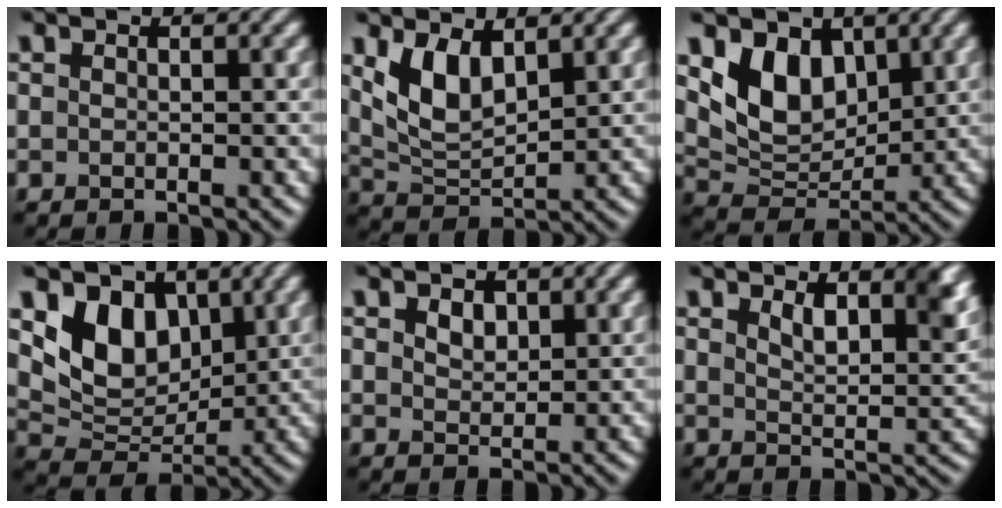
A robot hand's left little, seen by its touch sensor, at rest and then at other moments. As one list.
[{"total": 4.6, "force": [2.1, 2.3, 3.3], "torque": [-0.074, -0.007, 0.046]}, {"total": 5.6, "force": [2.5, 3.8, 3.2], "torque": [-0.062, -0.015, 0.044]}, {"total": 6.1, "force": [2.5, 4.4, 3.5], "torque": [-0.061, -0.013, 0.042]}, {"total": 1.7, "force": [1.0, 1.1, 0.9], "torque": [-0.019, 0.000, 0.020]}, {"total": 4.8, "force": [2.8, 1.9, 3.4], "torque": [-0.056, -0.008, 0.044]}]